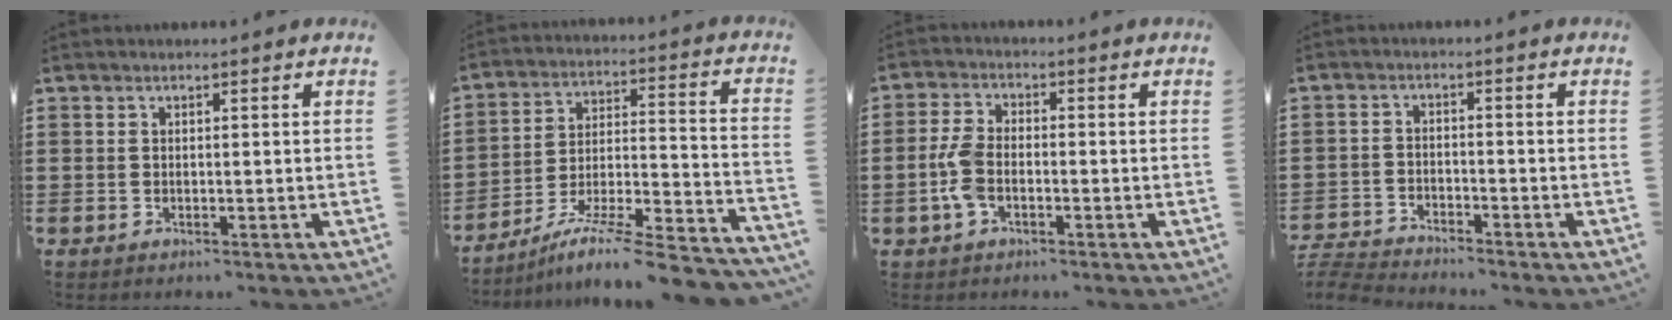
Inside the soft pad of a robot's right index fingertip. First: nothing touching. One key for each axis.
{"total": 9.3, "fx": -7.5, "fy": 0.0, "fz": 5.5, "tx": -0.089, "ty": -0.003, "tz": -0.150}
{"total": 5.2, "fx": -1.4, "fy": 2.8, "fz": 4.1, "tx": -0.109, "ty": -0.004, "tz": -0.034}
{"total": 3.8, "fx": -3.8, "fy": -0.1, "fz": 0.1, "tx": -0.014, "ty": -0.007, "tz": -0.082}